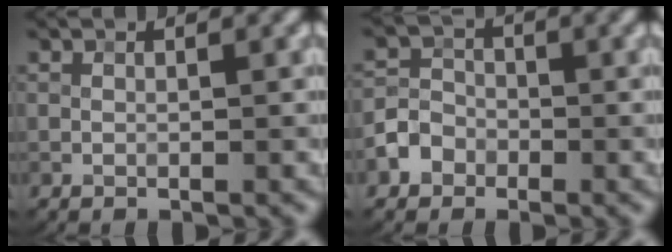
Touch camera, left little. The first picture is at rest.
{"total": 2.8, "force": [-1.4, 2.3, 0.8], "torque": [-0.007, 0.005, -0.029]}